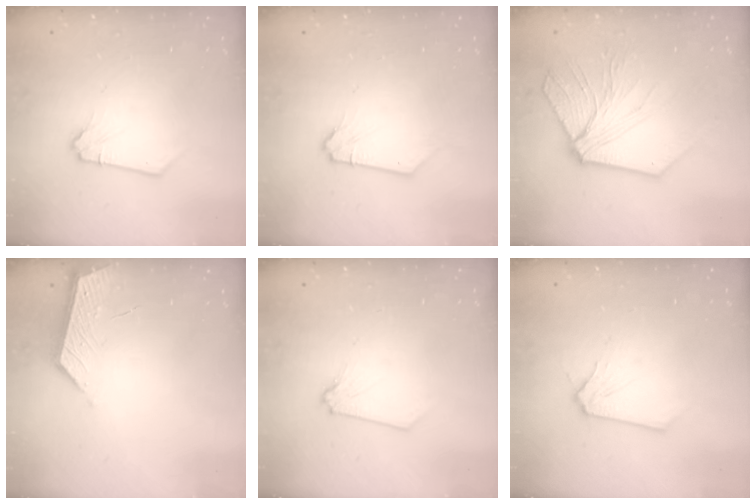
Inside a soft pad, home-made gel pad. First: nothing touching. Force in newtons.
{"total": 0.8, "press": 0.7, "slide": 0.1}
{"total": 10.6, "press": 10.6, "slide": 1.0}
{"total": 5.1, "press": 5.1, "slide": 0.1}
{"total": 0.0}
{"total": 0.0}